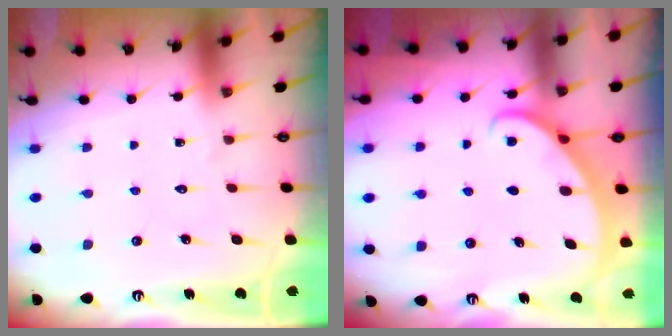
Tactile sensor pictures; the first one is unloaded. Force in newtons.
{"total": 4.0, "press": 4.0, "slide": 0.1}